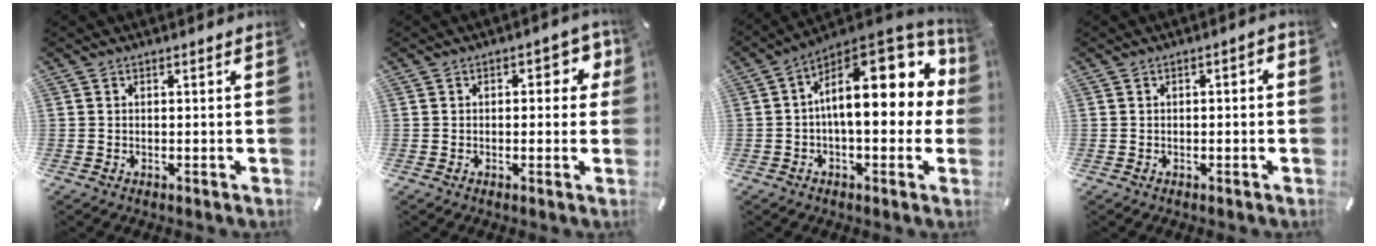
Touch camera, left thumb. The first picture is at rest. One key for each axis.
{"total": 5.4, "fx": 1.0, "fy": 3.1, "fz": 4.3, "tx": -0.047, "ty": 0.000, "tz": 0.008}
{"total": 22.2, "fx": 4.0, "fy": 10.8, "fz": 19.0, "tx": -0.273, "ty": -0.030, "tz": 0.072}
{"total": 1.7, "fx": -0.7, "fy": 0.7, "fz": 1.4, "tx": -0.023, "ty": 0.006, "tz": -0.013}